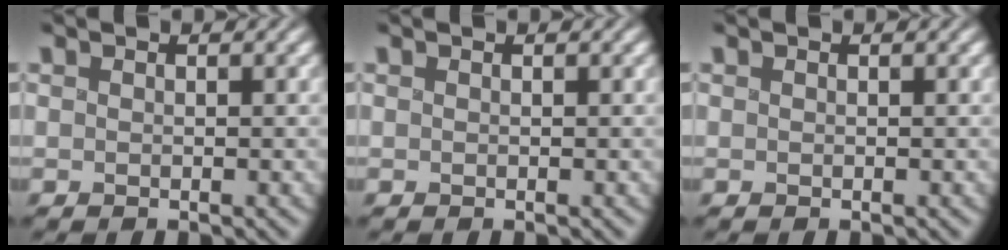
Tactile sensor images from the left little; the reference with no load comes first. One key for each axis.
{"total": 0.0}
{"total": 0.0}